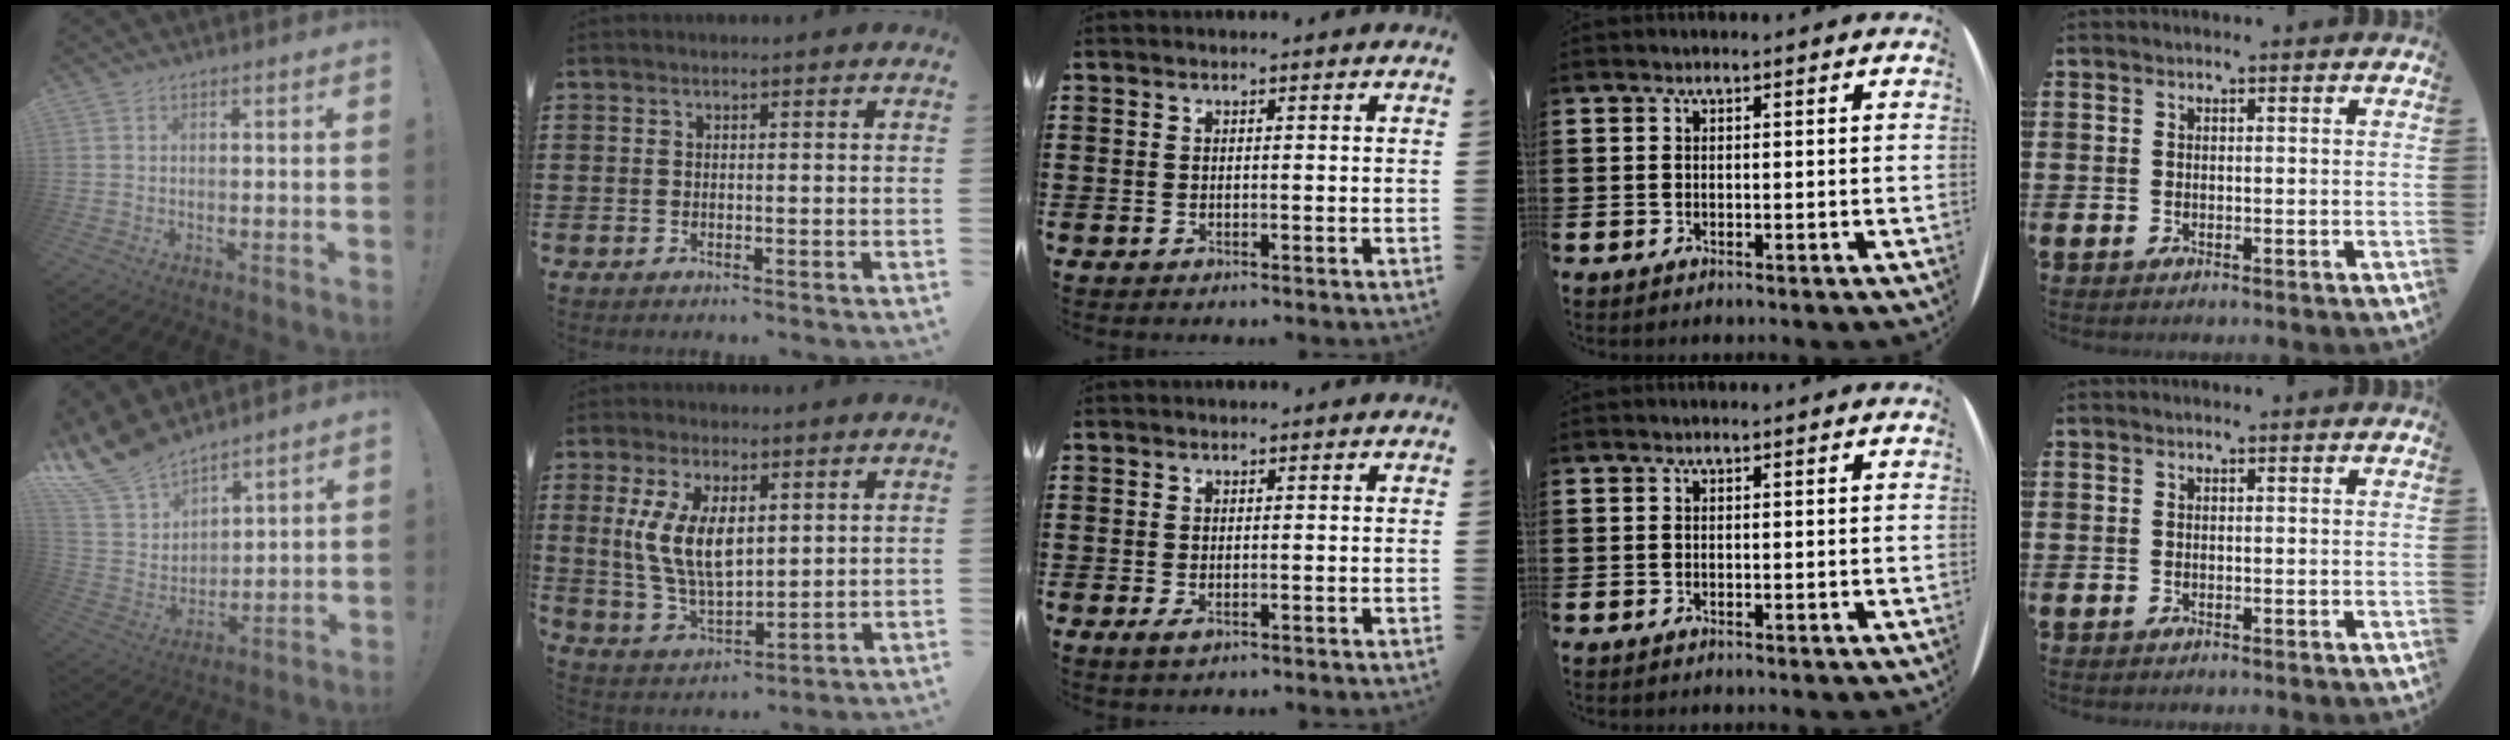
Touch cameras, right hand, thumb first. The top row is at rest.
{"thumb": {"total": 13.7, "force": [11.9, 5.6, 4.0], "torque": [-0.103, -0.088, 0.230]}, "index": {"total": 9.0, "force": [2.1, 4.5, 7.5], "torque": [-0.170, 0.003, 0.034]}, "middle": {"total": 0.9, "force": [-0.2, 0.6, 0.6], "torque": [-0.014, 0.001, -0.004]}}